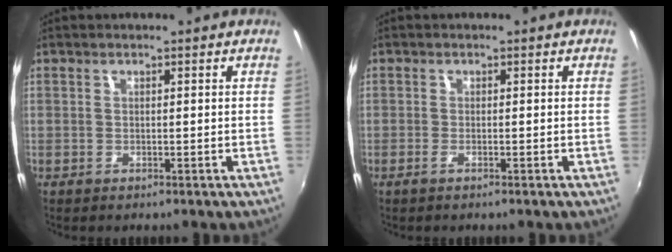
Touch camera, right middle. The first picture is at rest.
{"total": 1.1, "force": [-0.8, -0.2, 0.8], "torque": [-0.018, -0.003, -0.016]}